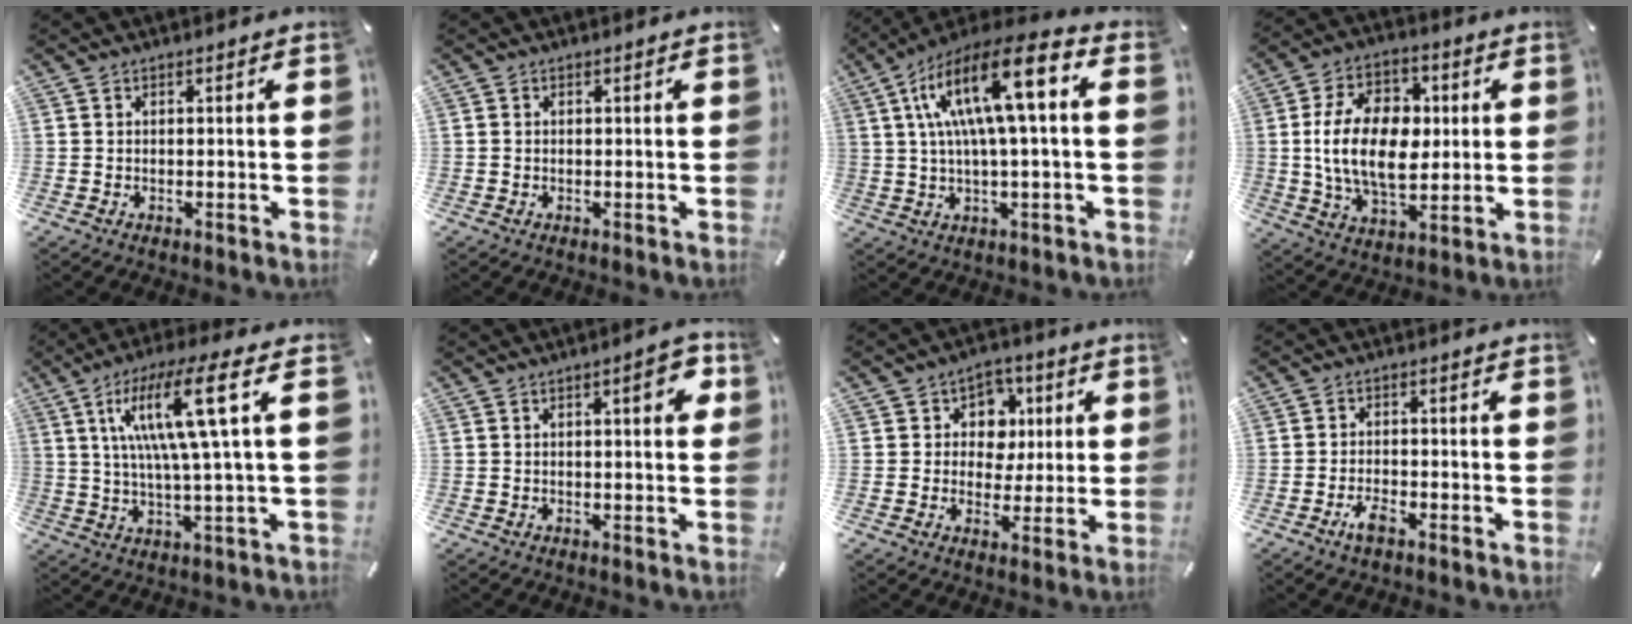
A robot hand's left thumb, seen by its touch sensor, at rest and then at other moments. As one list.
[{"total": 0.5, "force": [-0.1, 0.4, 0.3], "torque": [-0.005, 0.002, -0.004]}, {"total": 17.3, "force": [4.7, 5.0, 15.8], "torque": [-0.304, -0.009, 0.070]}, {"total": 17.6, "force": [0.9, 11.6, 13.3], "torque": [-0.256, 0.014, 0.014]}, {"total": 16.2, "force": [5.1, 2.0, 15.3], "torque": [-0.297, -0.005, 0.070]}, {"total": 5.6, "force": [1.6, 1.9, 5.0], "torque": [-0.059, -0.005, 0.016]}, {"total": 8.3, "force": [1.4, 7.7, 2.7], "torque": [-0.031, -0.008, 0.022]}, {"total": 3.7, "force": [-2.3, 1.6, 2.4], "torque": [-0.052, 0.007, -0.045]}]